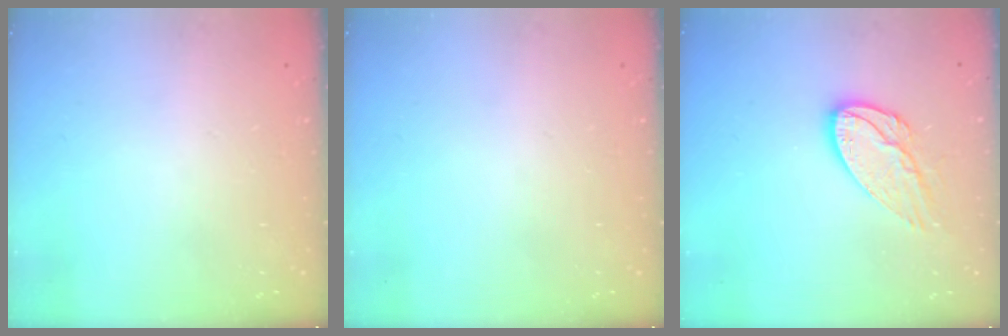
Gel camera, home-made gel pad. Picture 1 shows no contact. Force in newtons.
{"total": 0.0}
{"total": 13.0, "press": 13.0, "slide": 1.0}